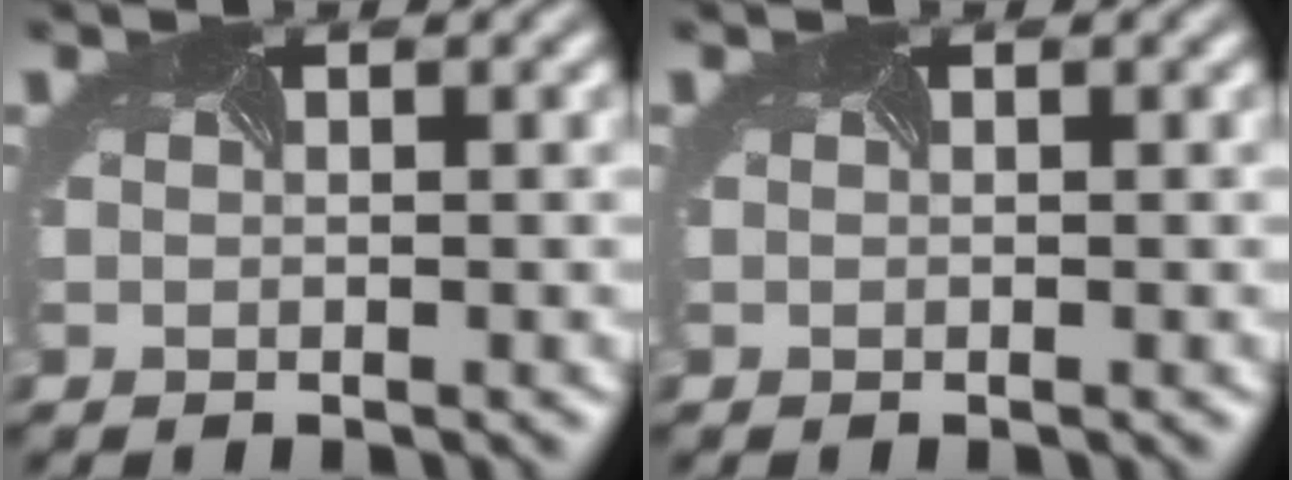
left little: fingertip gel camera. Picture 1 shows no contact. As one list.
[{"total": 0.0}]